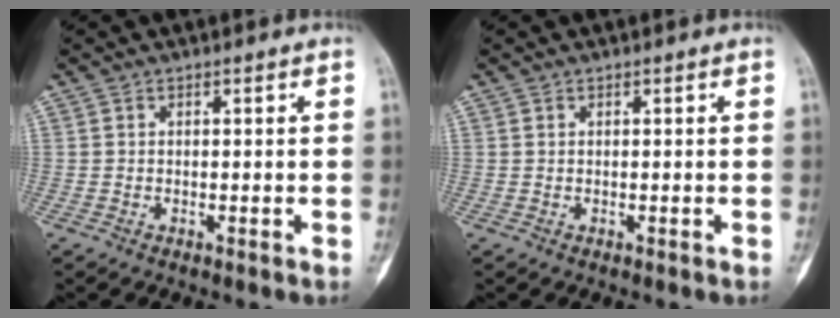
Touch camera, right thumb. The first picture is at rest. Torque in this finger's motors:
{"motor_torque": [0.07, 0.06, -0.01, -0.09, -0.03]}